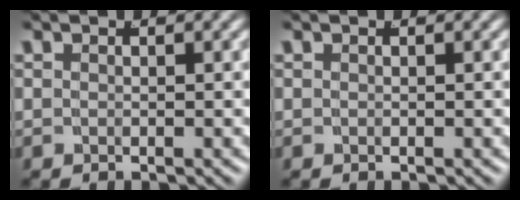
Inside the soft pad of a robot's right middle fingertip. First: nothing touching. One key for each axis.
{"total": 0.0}